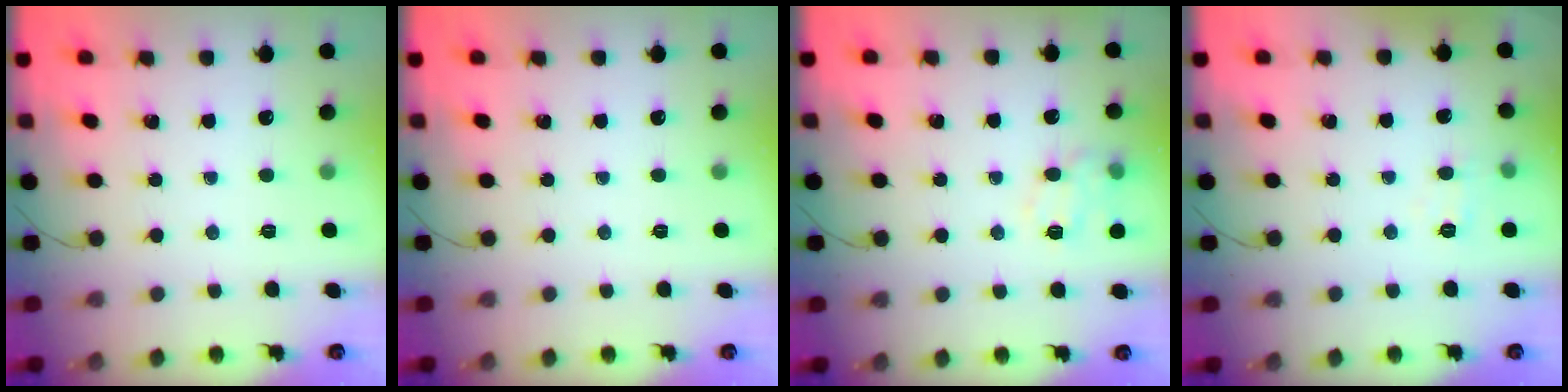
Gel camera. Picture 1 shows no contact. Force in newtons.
{"total": 0.0}
{"total": 11.3, "press": 11.3, "slide": 0.8}
{"total": 4.2, "press": 4.0, "slide": 1.3}